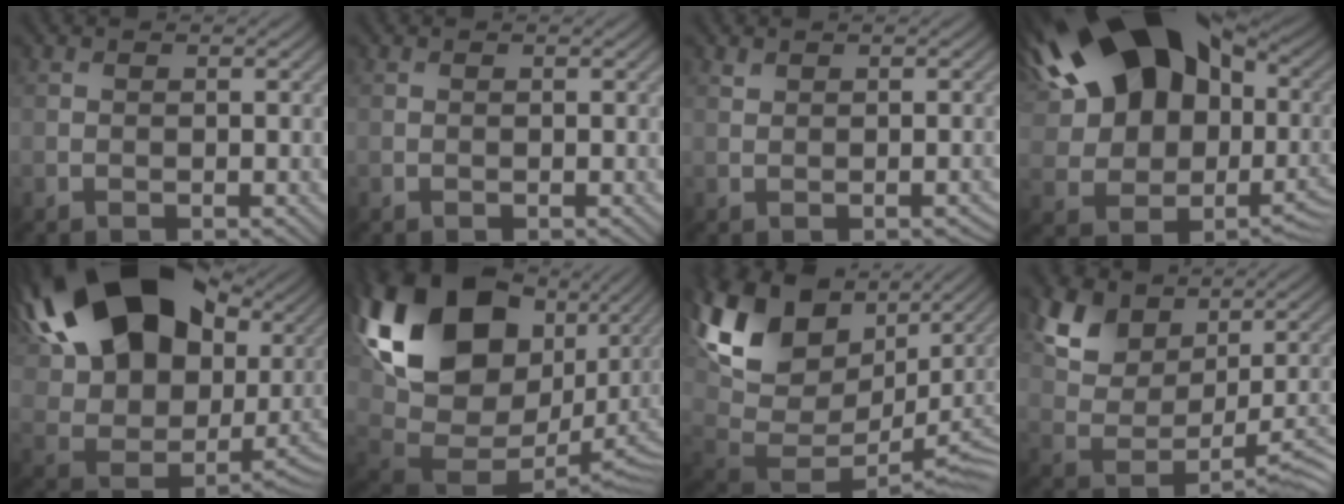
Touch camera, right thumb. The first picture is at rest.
{"total": 0.0}
{"total": 0.5, "force": [0.3, 0.1, 0.4], "torque": [-0.009, 0.000, 0.012]}
{"total": 19.9, "force": [5.6, 13.5, 13.5], "torque": [-0.239, 0.033, 0.104]}
{"total": 22.5, "force": [9.9, 14.3, 14.4], "torque": [-0.291, 0.063, 0.195]}
{"total": 19.5, "force": [7.1, 13.4, 12.3], "torque": [-0.281, 0.011, 0.155]}
{"total": 14.7, "force": [6.4, 8.8, 9.9], "torque": [-0.234, 0.015, 0.135]}
{"total": 6.4, "force": [3.1, 4.3, 3.6], "torque": [-0.068, 0.000, 0.065]}